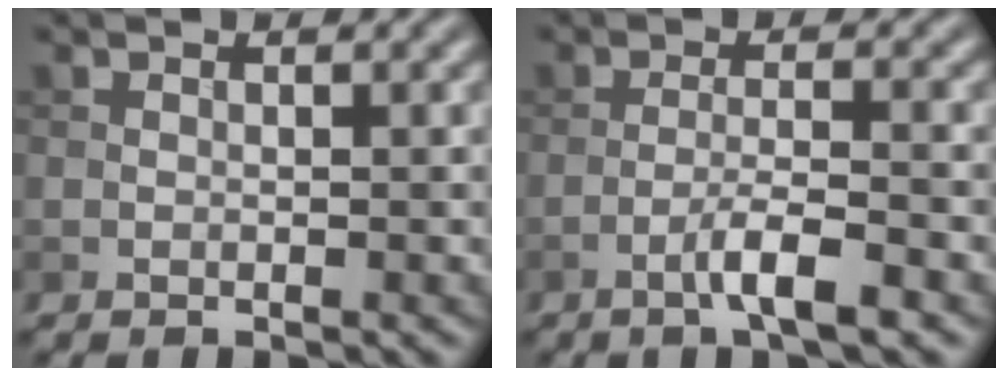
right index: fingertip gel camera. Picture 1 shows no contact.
{"total": 3.5, "force": [-1.8, 0.3, 2.9], "torque": [-0.052, 0.009, -0.040]}